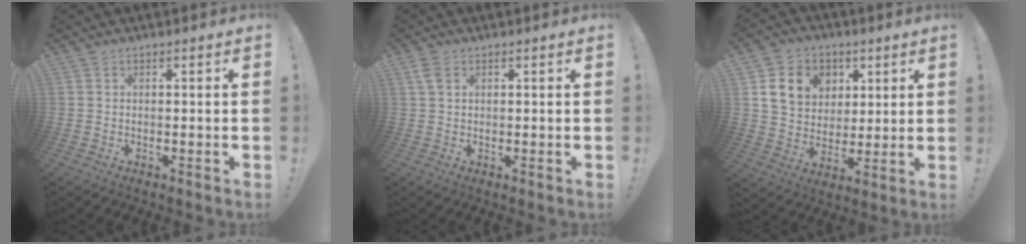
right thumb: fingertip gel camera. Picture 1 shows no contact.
{"total": 3.2, "force": [1.4, 1.7, 2.2], "torque": [-0.038, 0.000, 0.025]}
{"total": 13.7, "force": [5.1, 11.2, 5.9], "torque": [-0.092, -0.013, 0.105]}